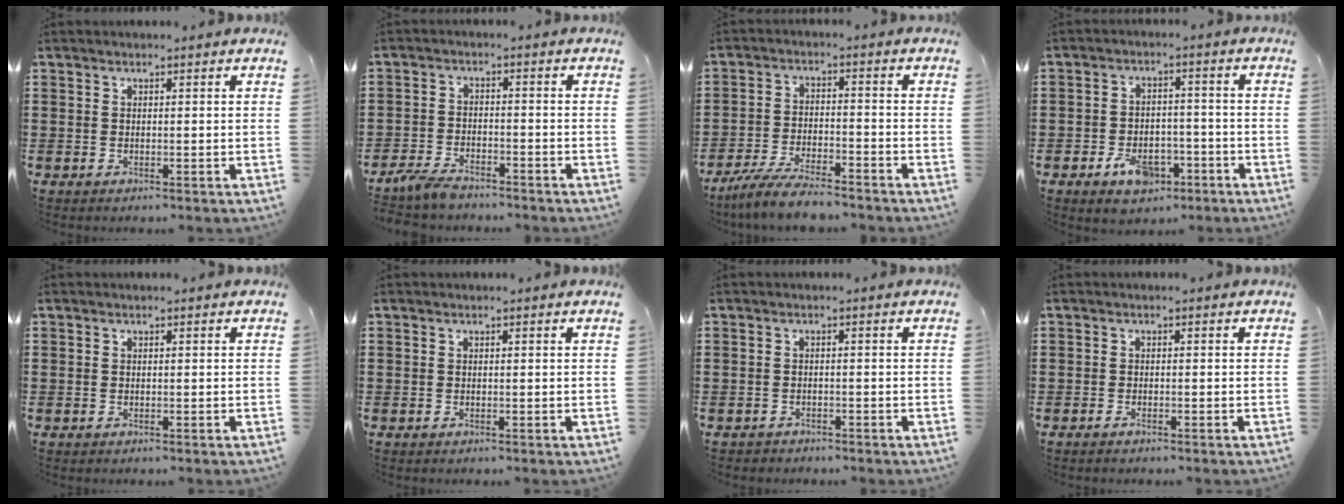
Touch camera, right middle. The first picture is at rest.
{"total": 4.0, "force": [-3.6, 1.0, 1.5], "torque": [-0.046, -0.002, -0.077]}
{"total": 6.4, "force": [-5.8, 0.7, 2.6], "torque": [-0.060, -0.001, -0.112]}
{"total": 5.4, "force": [-3.4, 3.3, 2.7], "torque": [-0.042, 0.009, -0.064]}
{"total": 0.0}
{"total": 0.0}
{"total": 1.0, "force": [-0.9, 0.3, -0.1], "torque": [-0.002, 0.002, -0.021]}
{"total": 0.7, "force": [-0.6, 0.1, 0.3], "torque": [-0.009, -0.004, -0.011]}